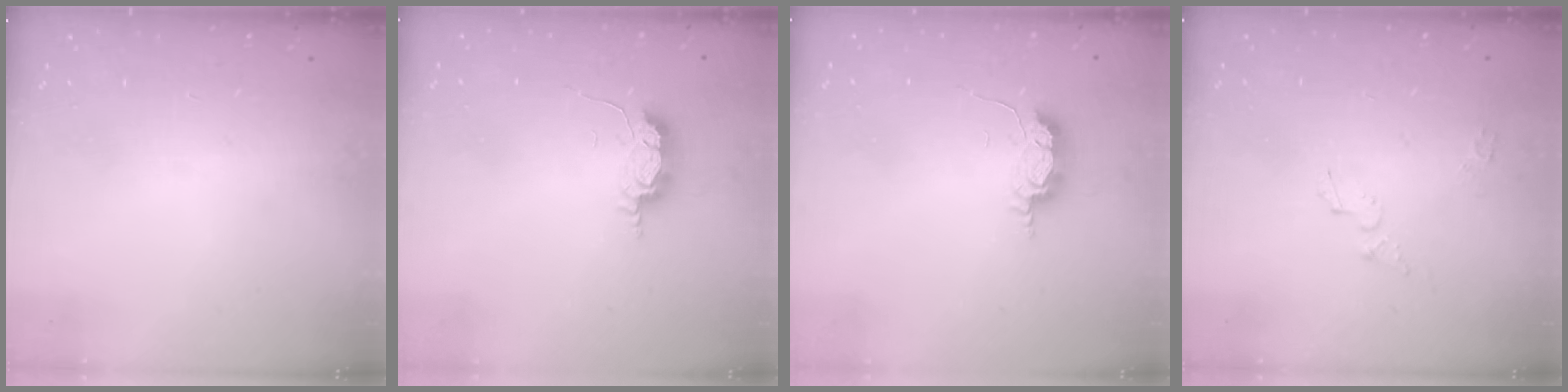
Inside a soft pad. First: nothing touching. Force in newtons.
{"total": 5.8, "press": 5.7, "slide": 0.9}
{"total": 5.8, "press": 5.7, "slide": 0.9}
{"total": 3.8, "press": 3.8, "slide": 0.4}